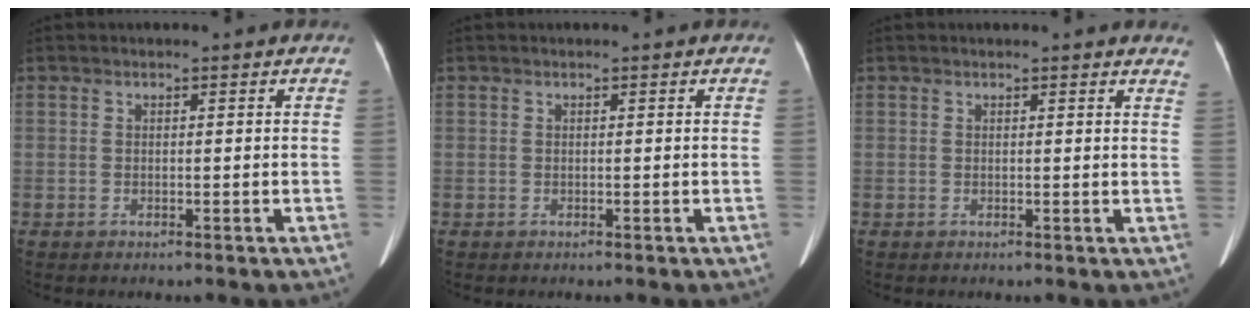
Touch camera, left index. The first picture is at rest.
{"total": 0.0}
{"total": 5.0, "force": [4.8, 0.6, 1.3], "torque": [-0.001, -0.013, 0.024]}